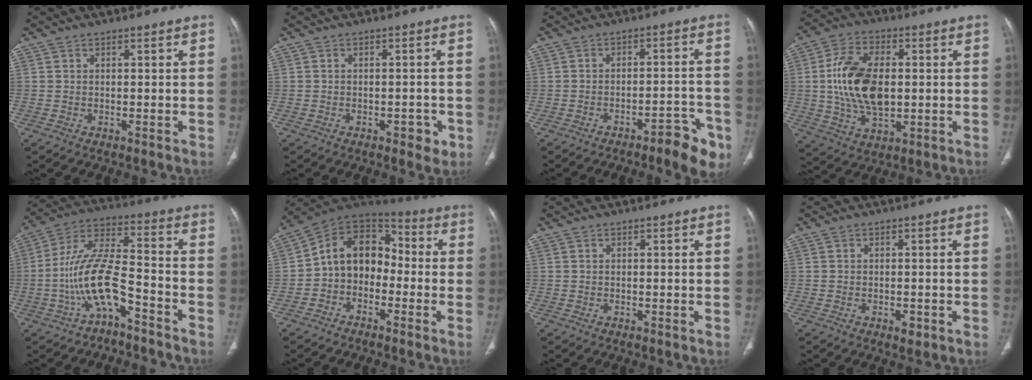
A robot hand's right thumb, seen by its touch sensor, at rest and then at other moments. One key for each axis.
{"total": 3.2, "fx": -1.5, "fy": 1.8, "fz": 2.2, "tx": -0.017, "ty": 0.007, "tz": -0.016}
{"total": 8.7, "fx": -5.3, "fy": 2.6, "fz": 6.4, "tx": -0.068, "ty": 0.034, "tz": -0.068}
{"total": 15.4, "fx": 0.7, "fy": 9.1, "fz": 12.4, "tx": -0.226, "ty": 0.004, "tz": 0.016}
{"total": 12.9, "fx": -6.1, "fy": 4.8, "fz": 10.3, "tx": -0.215, "ty": 0.077, "tz": -0.111}
{"total": 12.3, "fx": -1.9, "fy": 9.4, "fz": 7.6, "tx": -0.096, "ty": 0.060, "tz": -0.051}
{"total": 0.0}
{"total": 2.9, "fx": -1.2, "fy": 1.4, "fz": 2.2, "tx": -0.024, "ty": 0.001, "tz": -0.012}